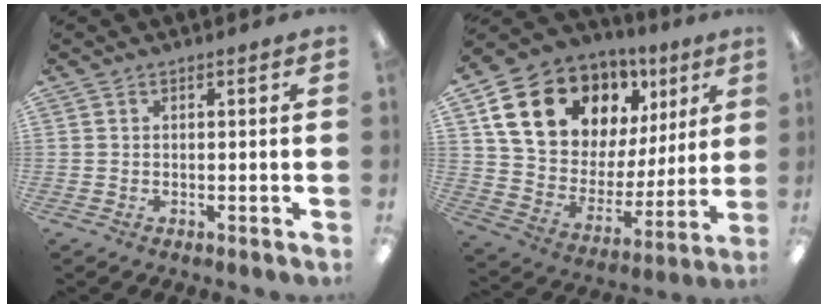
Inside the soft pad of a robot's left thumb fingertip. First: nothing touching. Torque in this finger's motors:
{"motor_torque": [1.75, 2.24, 1.39, -1.38, 0.20]}